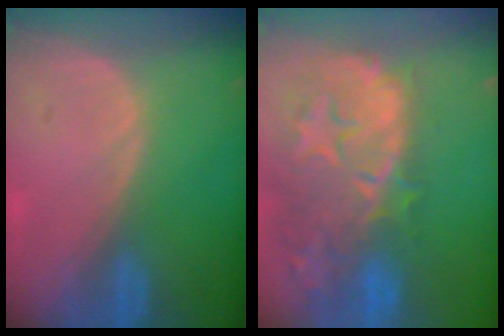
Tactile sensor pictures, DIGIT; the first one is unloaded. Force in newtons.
{"total": 14.5, "press": 11.8, "slide": 8.5}